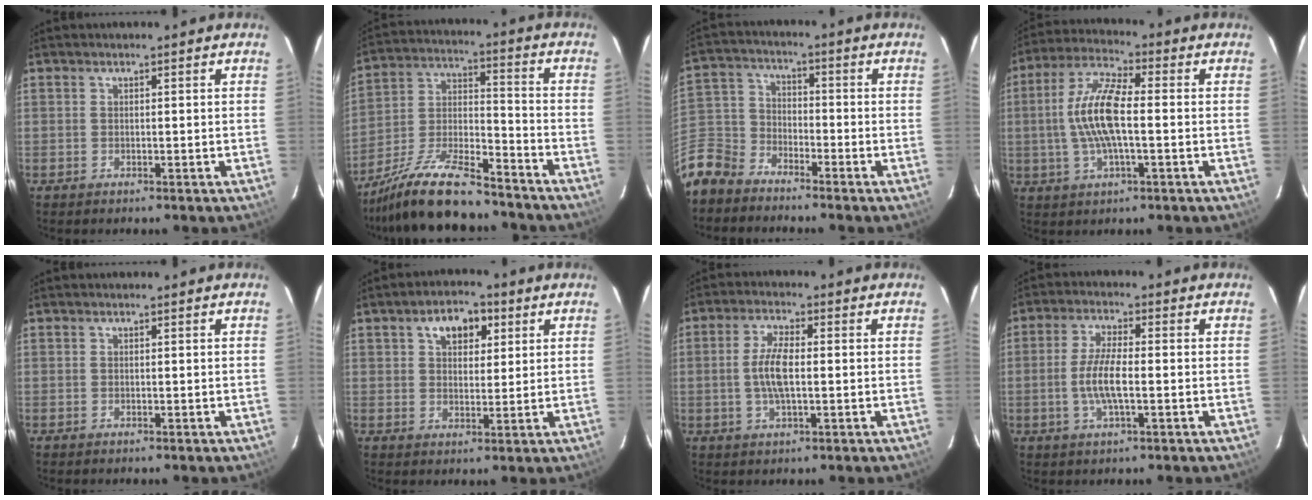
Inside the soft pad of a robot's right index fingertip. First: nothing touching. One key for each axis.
{"total": 17.3, "fx": -14.0, "fy": 4.3, "fz": 9.2, "tx": -0.193, "ty": -0.008, "tz": -0.246}
{"total": 10.7, "fx": -7.7, "fy": 6.8, "fz": 3.0, "tx": -0.088, "ty": 0.016, "tz": -0.162}
{"total": 11.4, "fx": -0.6, "fy": 3.4, "fz": 10.9, "tx": -0.224, "ty": 0.010, "tz": -0.015}
{"total": 0.0}
{"total": 7.0, "fx": 3.1, "fy": 4.2, "fz": 4.6, "tx": -0.070, "ty": 0.023, "tz": 0.053}
{"total": 6.4, "fx": -0.3, "fy": 2.1, "fz": 6.0, "tx": -0.122, "ty": 0.004, "tz": -0.006}
{"total": 6.7, "fx": -1.2, "fy": 1.6, "fz": 6.3, "tx": -0.129, "ty": -0.002, "tz": -0.025}